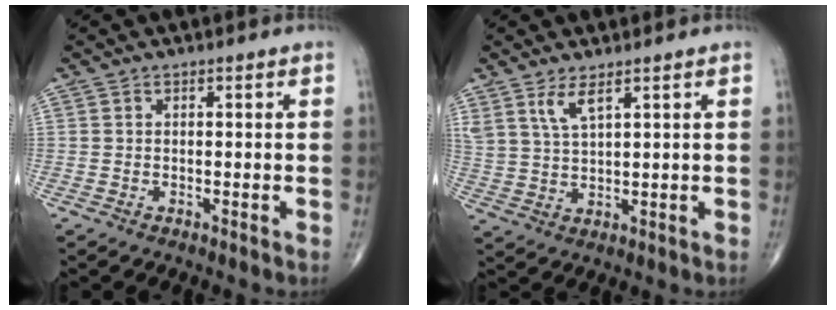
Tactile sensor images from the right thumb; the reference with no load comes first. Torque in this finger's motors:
{"motor_torque": [-0.17, -0.18, 0.47, 0.45, 0.05]}